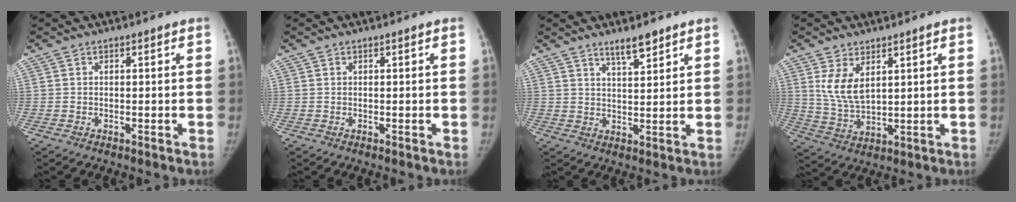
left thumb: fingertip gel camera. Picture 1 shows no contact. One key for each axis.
{"total": 0.0}
{"total": 4.9, "fx": 3.8, "fy": 1.0, "fz": 3.0, "tx": -0.041, "ty": -0.028, "tz": 0.064}
{"total": 7.1, "fx": 3.1, "fy": 3.6, "fz": 5.3, "tx": -0.089, "ty": -0.017, "tz": 0.072}